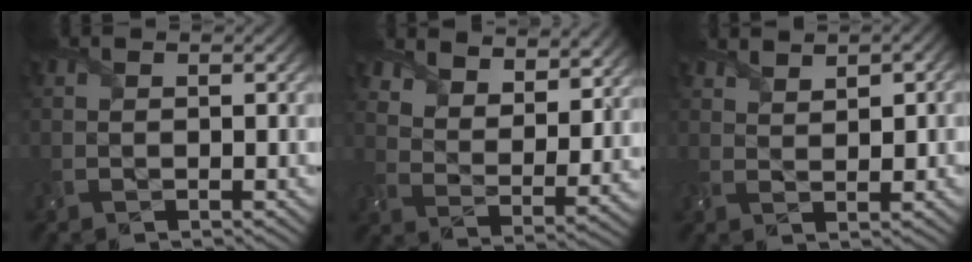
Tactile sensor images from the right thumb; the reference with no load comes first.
{"total": 8.6, "force": [7.2, 3.4, 3.3], "torque": [-0.079, -0.011, 0.130]}
{"total": 3.3, "force": [2.2, 1.4, 2.0], "torque": [-0.031, 0.003, 0.050]}